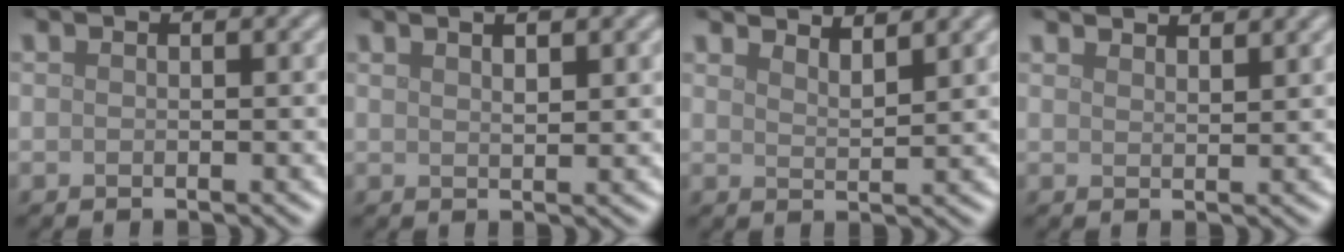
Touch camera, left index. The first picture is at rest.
{"total": 2.4, "force": [1.4, 0.6, 1.8], "torque": [-0.016, 0.006, 0.016]}
{"total": 3.4, "force": [3.2, 0.6, 1.1], "torque": [-0.010, 0.007, 0.042]}
{"total": 3.6, "force": [3.4, 0.6, 1.1], "torque": [-0.007, 0.003, 0.040]}